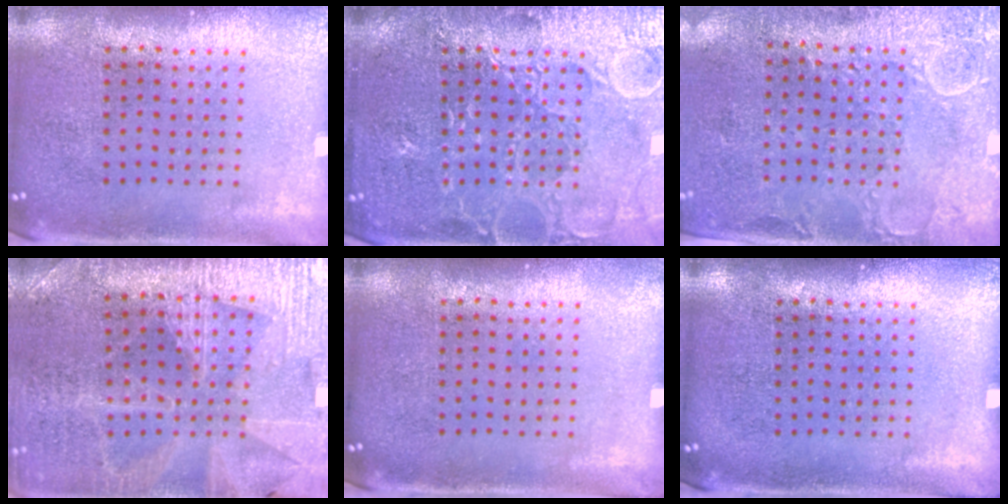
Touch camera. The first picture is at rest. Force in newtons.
{"total": 5.9, "press": 5.9, "slide": 0.7}
{"total": 2.7, "press": 2.4, "slide": 1.2}
{"total": 3.0, "press": 2.9, "slide": 0.4}
{"total": 0.0}
{"total": 0.0}